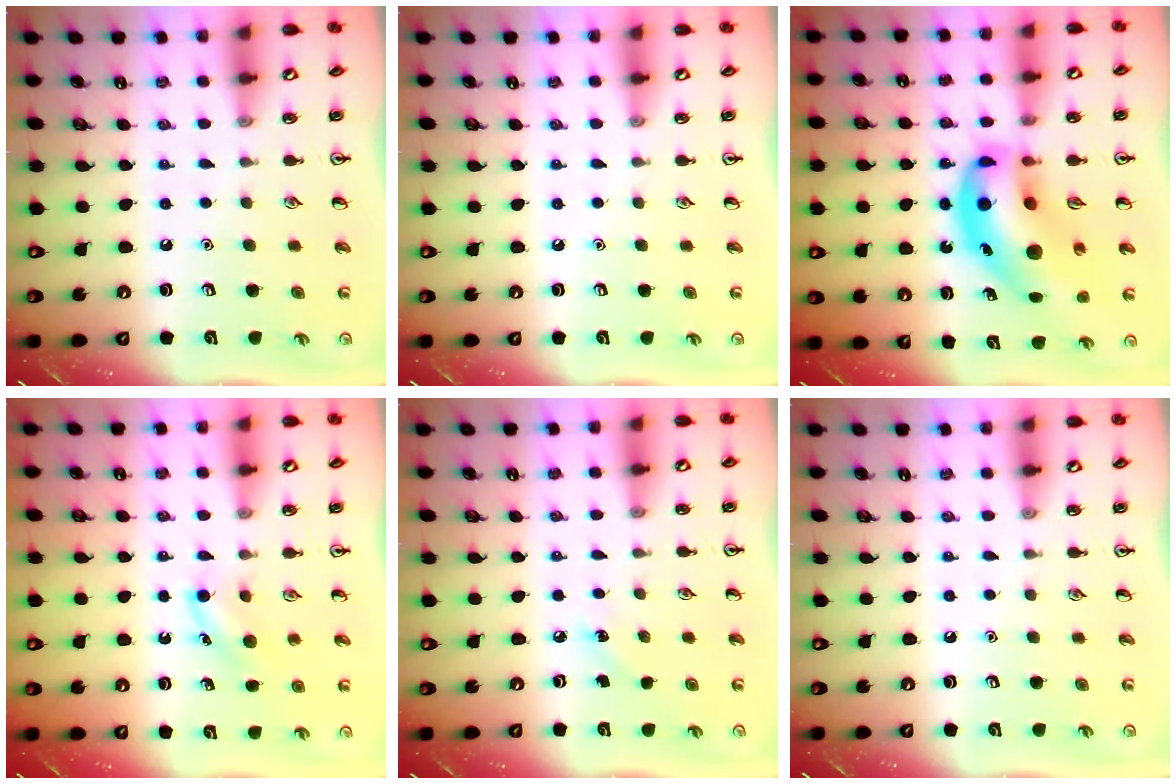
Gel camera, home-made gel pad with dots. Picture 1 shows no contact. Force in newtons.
{"total": 0.0}
{"total": 18.9, "press": 18.2, "slide": 5.2}
{"total": 4.7, "press": 4.5, "slide": 1.6}
{"total": 4.3, "press": 4.0, "slide": 1.5}
{"total": 0.0}